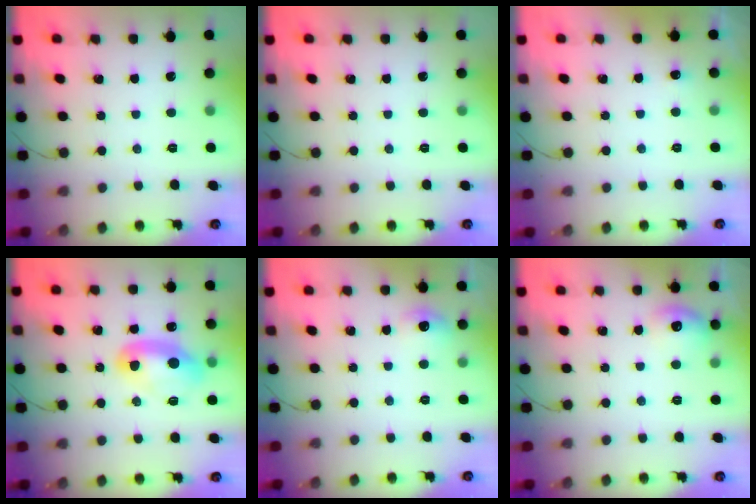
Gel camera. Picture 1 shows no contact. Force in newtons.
{"total": 0.0}
{"total": 2.9, "press": 2.7, "slide": 1.2}
{"total": 10.4, "press": 10.4, "slide": 1.0}
{"total": 5.8, "press": 5.6, "slide": 1.3}
{"total": 9.1, "press": 9.0, "slide": 1.5}